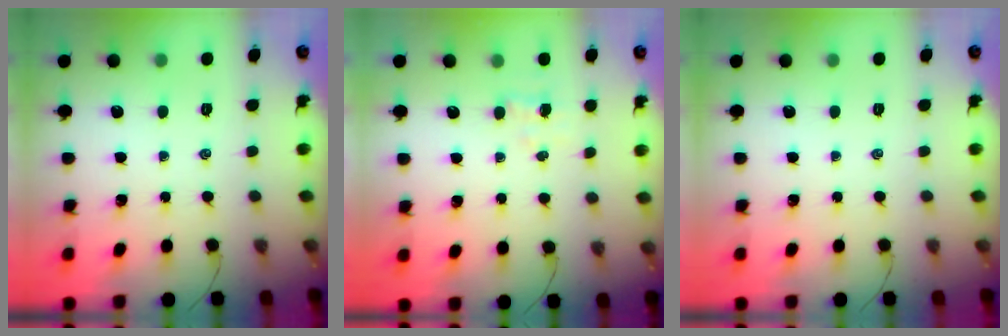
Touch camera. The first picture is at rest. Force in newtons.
{"total": 2.5, "press": 2.3, "slide": 0.8}
{"total": 0.0}